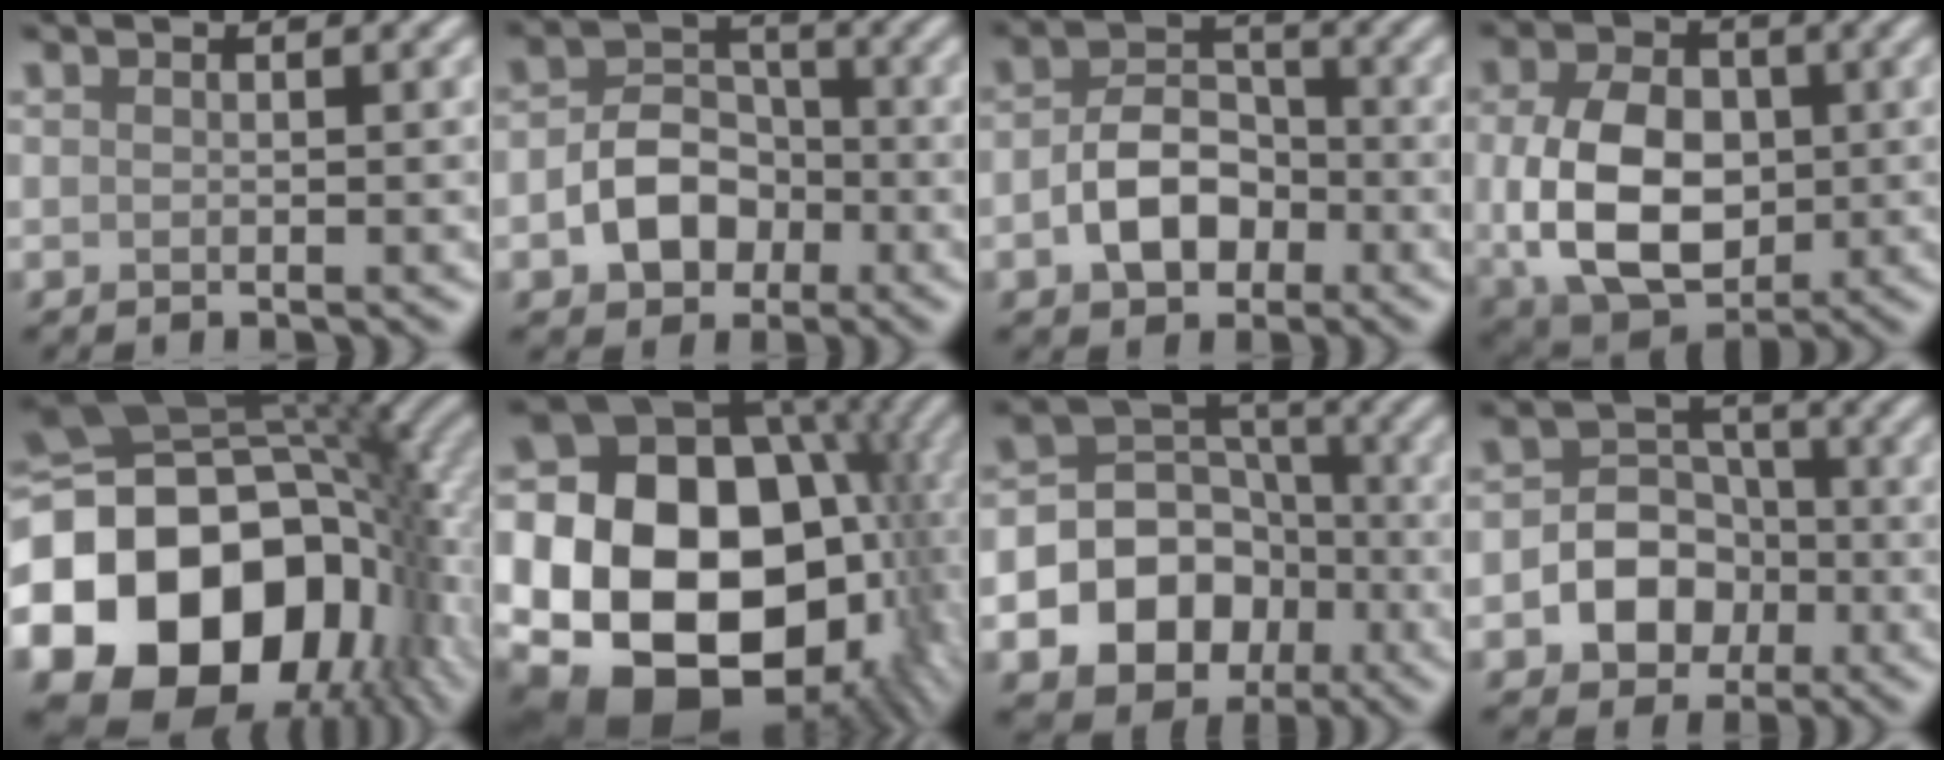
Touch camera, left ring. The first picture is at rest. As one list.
[{"total": 5.1, "force": [-1.7, 3.9, 2.9], "torque": [-0.040, 0.002, -0.032]}, {"total": 5.1, "force": [-1.6, 3.6, 3.2], "torque": [-0.054, 0.002, -0.033]}, {"total": 9.3, "force": [-0.4, 6.6, 6.6], "torque": [-0.139, -0.012, -0.004]}, {"total": 20.1, "force": [-5.2, 14.0, 13.5], "torque": [-0.270, -0.032, -0.079]}, {"total": 22.1, "force": [-1.8, 16.7, 14.3], "torque": [-0.234, 0.004, -0.037]}, {"total": 12.7, "force": [-4.9, 10.8, 4.6], "torque": [-0.080, -0.020, -0.098]}, {"total": 5.7, "force": [-1.6, 4.7, 2.7], "torque": [-0.013, 0.002, -0.051]}]